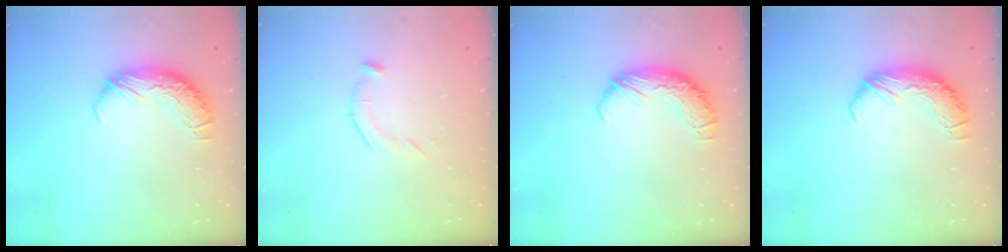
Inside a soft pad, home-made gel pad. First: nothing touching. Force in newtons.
{"total": 5.6, "press": 5.5, "slide": 1.1}
{"total": 0.0}
{"total": 0.0}